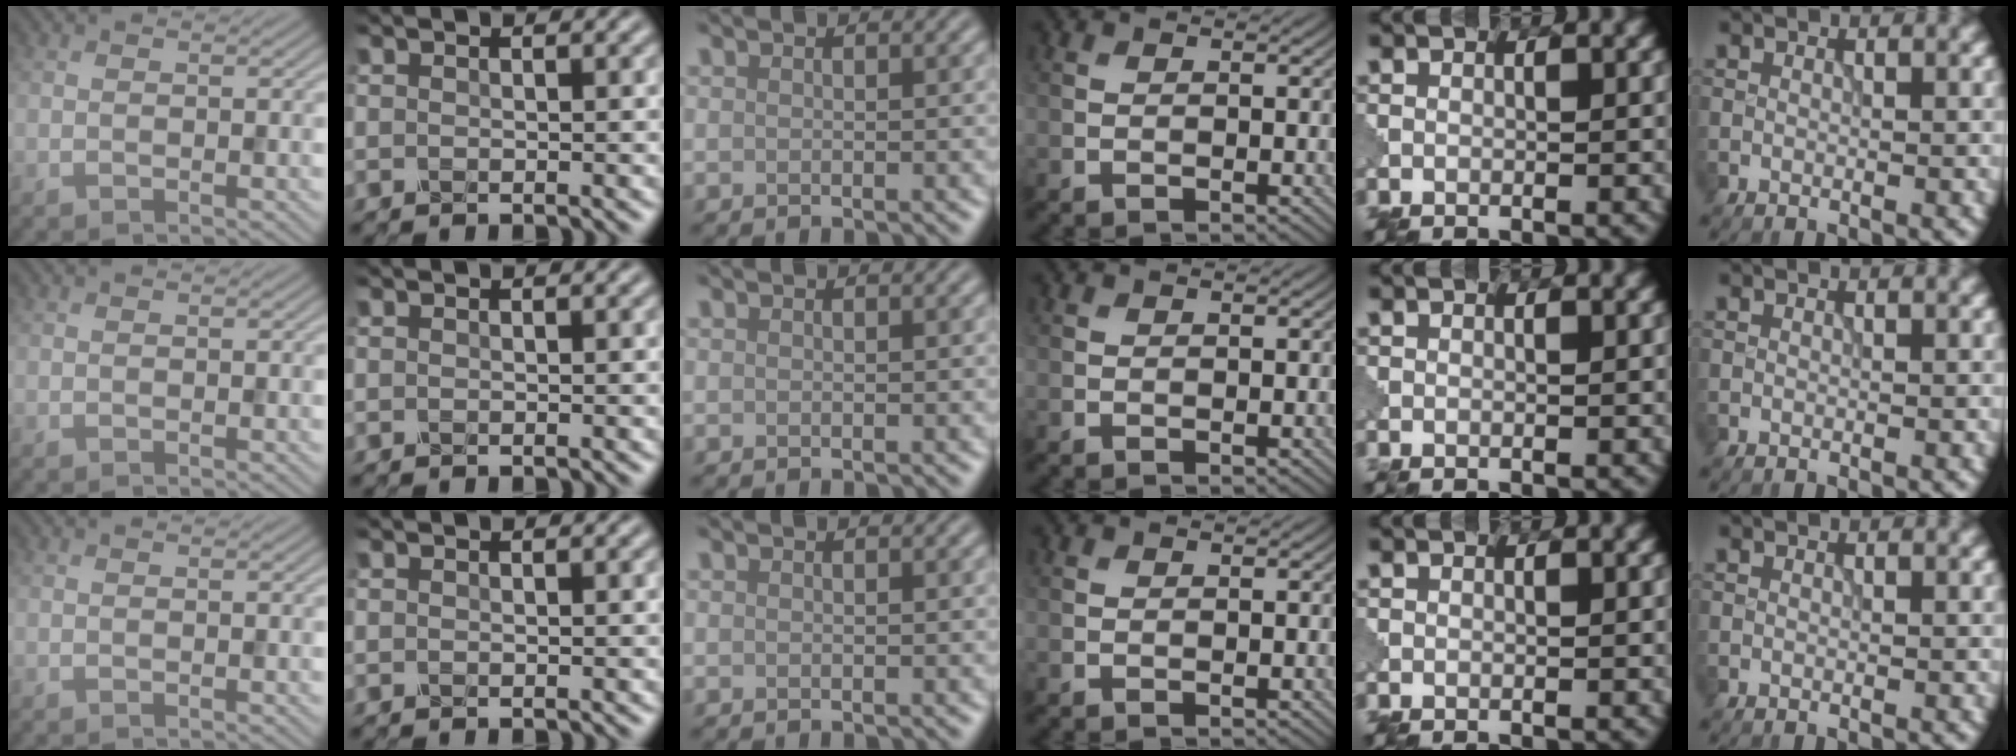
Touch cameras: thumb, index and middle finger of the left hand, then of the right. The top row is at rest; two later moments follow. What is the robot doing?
{"motion": "wrap", "object": "tissue paper"}